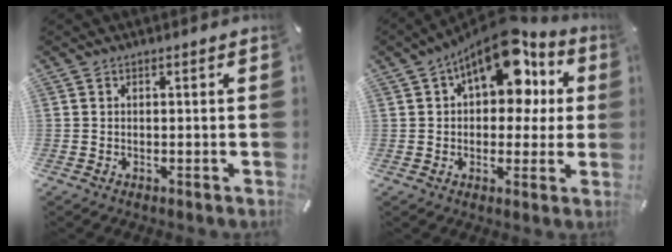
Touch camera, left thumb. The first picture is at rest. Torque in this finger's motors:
{"motor_torque": [0.41, 1.98, 2.53, -0.24, 0.26]}